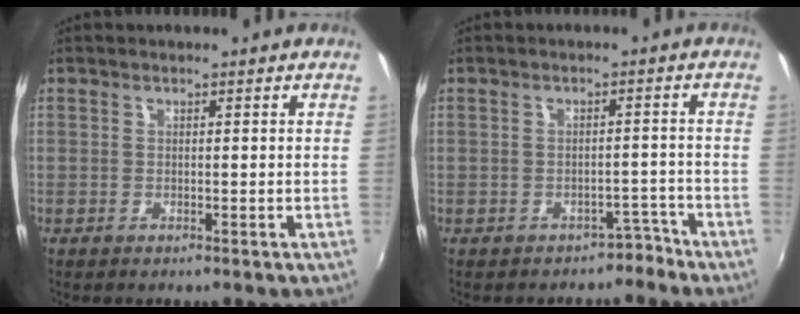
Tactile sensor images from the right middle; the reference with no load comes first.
{"total": 2.9, "force": [-2.4, 1.5, 0.0], "torque": [0.010, 0.026, -0.022]}